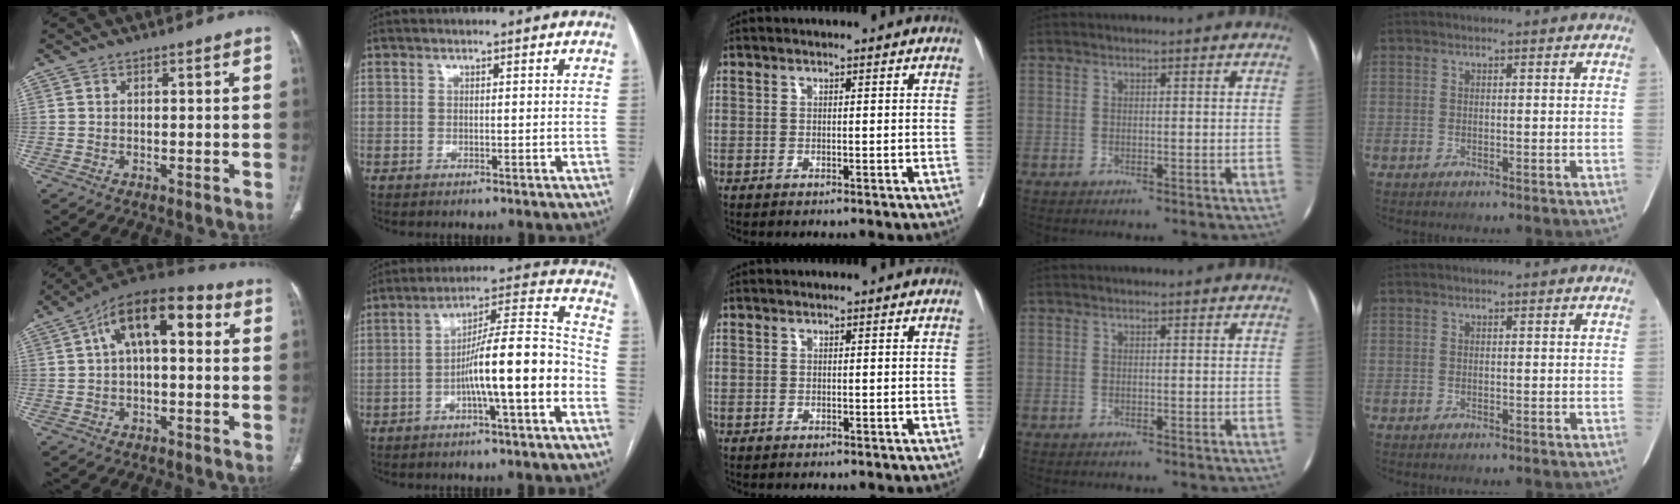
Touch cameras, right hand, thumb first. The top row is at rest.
{"thumb": {"total": 14.5, "force": [3.5, 6.9, 12.3], "torque": [-0.188, 0.037, 0.048]}, "index": {"total": 12.9, "force": [-4.2, 1.0, 12.2], "torque": [-0.195, 0.026, -0.065]}}